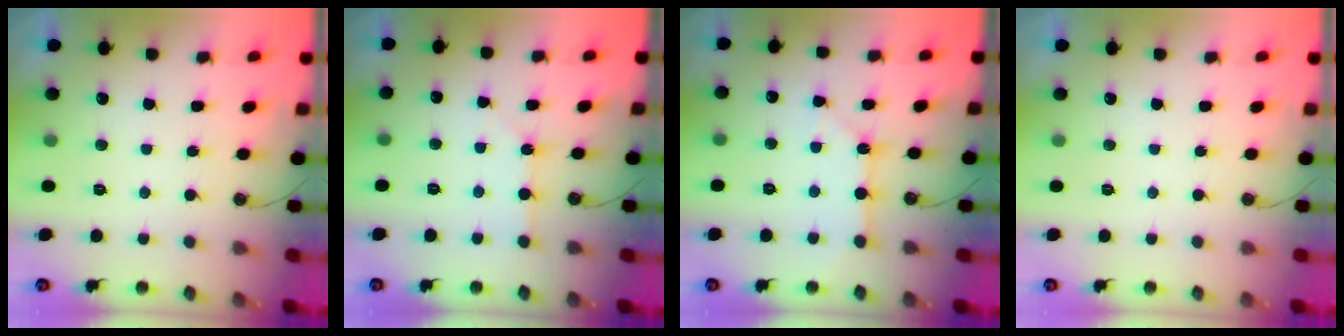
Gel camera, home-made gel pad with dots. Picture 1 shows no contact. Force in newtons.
{"total": 1.3, "press": 1.3, "slide": 0.2}
{"total": 4.2, "press": 4.1, "slide": 0.4}
{"total": 0.0}